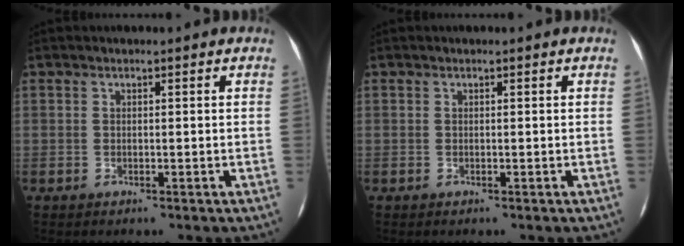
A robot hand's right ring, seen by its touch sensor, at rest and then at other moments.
{"total": 0.0}